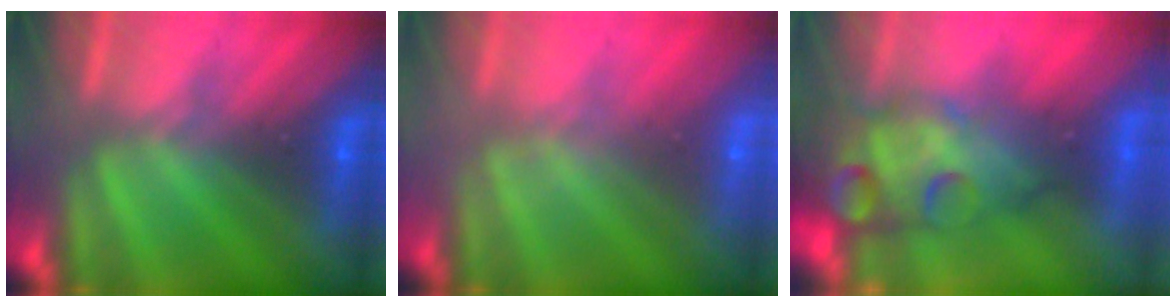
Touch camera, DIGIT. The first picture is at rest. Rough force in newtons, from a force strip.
{"total": 1.9}
{"total": 7.1}